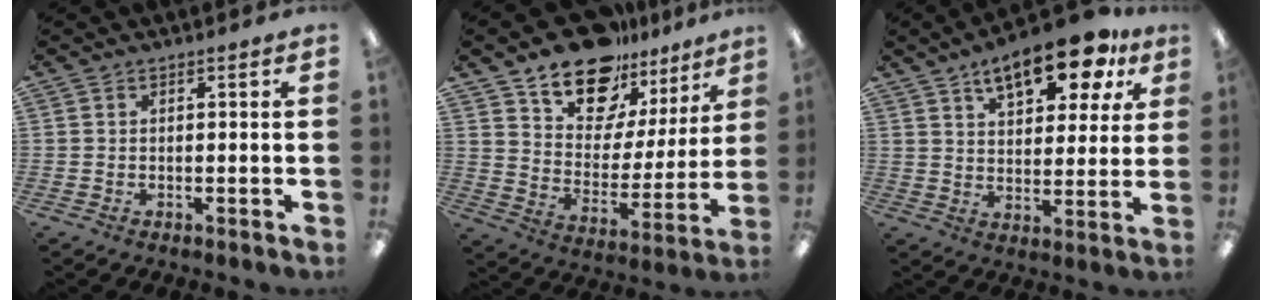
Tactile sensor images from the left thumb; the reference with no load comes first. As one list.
[{"total": 16.1, "force": [13.0, 8.1, 4.8], "torque": [-0.094, -0.098, 0.238]}, {"total": 15.3, "force": [9.8, 6.5, 9.8], "torque": [-0.141, -0.040, 0.161]}]